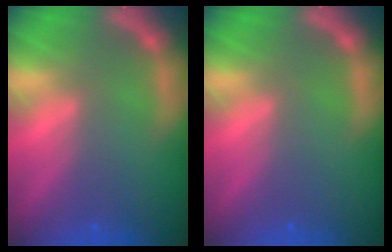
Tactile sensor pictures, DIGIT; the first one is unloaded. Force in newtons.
{"total": 0.0}